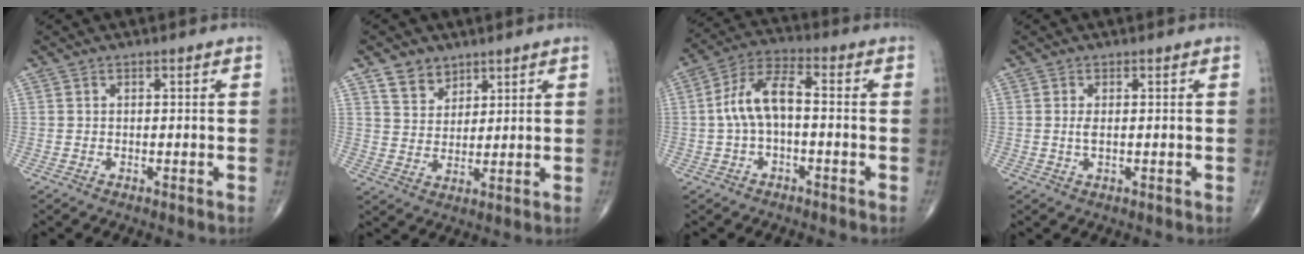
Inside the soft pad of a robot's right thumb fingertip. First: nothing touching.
{"total": 5.6, "force": [3.9, 3.7, 1.4], "torque": [-0.002, -0.029, 0.076]}
{"total": 8.9, "force": [-0.5, 4.2, 7.9], "torque": [-0.156, 0.036, -0.016]}
{"total": 1.6, "force": [0.2, 0.5, 1.5], "torque": [-0.034, -0.004, 0.007]}